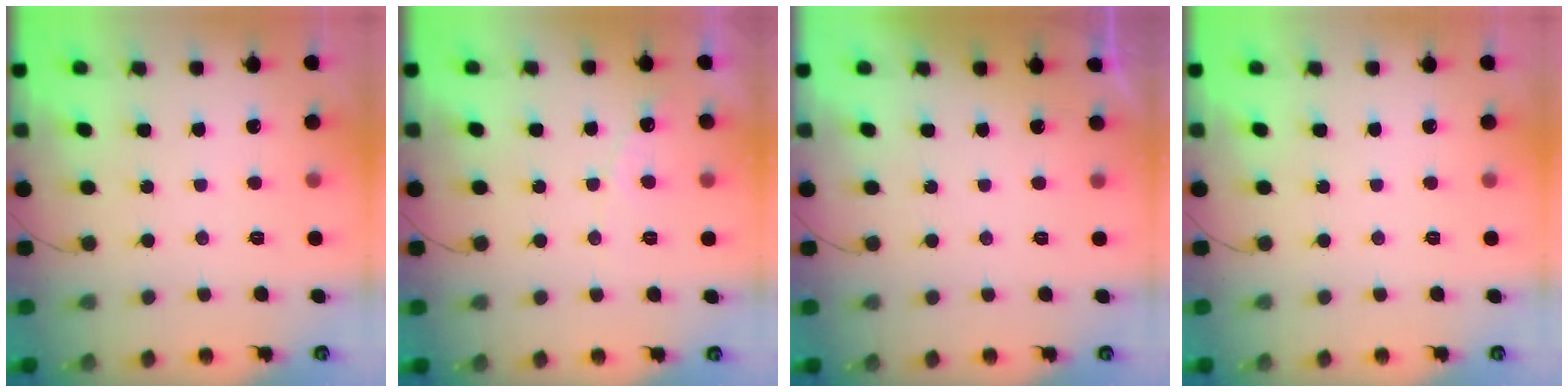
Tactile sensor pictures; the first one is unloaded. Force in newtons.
{"total": 3.7, "press": 3.6, "slide": 0.2}
{"total": 0.8, "press": 0.8, "slide": 0.1}
{"total": 0.0}